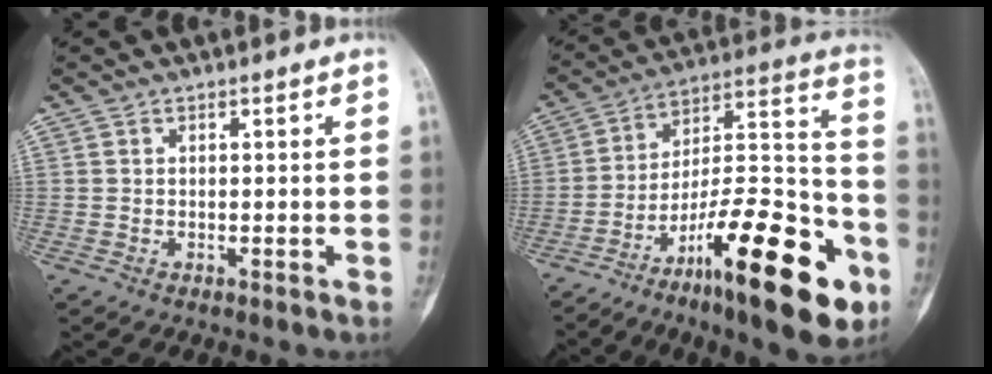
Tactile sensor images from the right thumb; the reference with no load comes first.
{"total": 26.4, "force": [-13.1, 7.7, 21.6], "torque": [-0.312, 0.082, -0.205]}